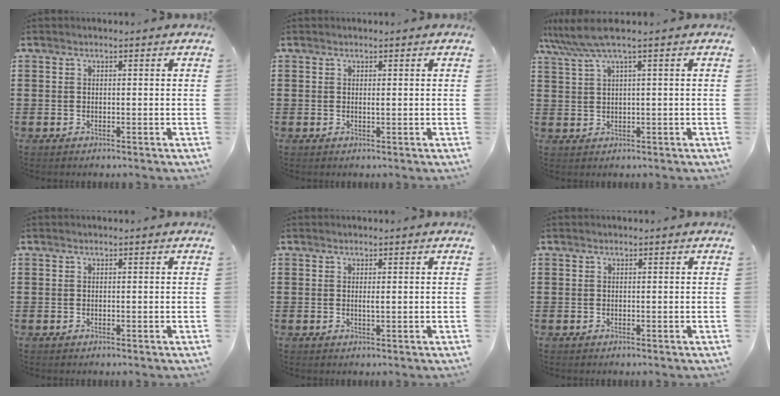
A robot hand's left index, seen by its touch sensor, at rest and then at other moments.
{"total": 0.6, "force": [0.2, 0.0, 0.5], "torque": [-0.011, -0.002, 0.004]}
{"total": 4.2, "force": [2.1, -0.2, 3.6], "torque": [-0.090, -0.011, 0.031]}
{"total": 0.0}
{"total": 0.9, "force": [0.1, 0.1, 0.9], "torque": [-0.018, -0.003, 0.003]}
{"total": 0.0}